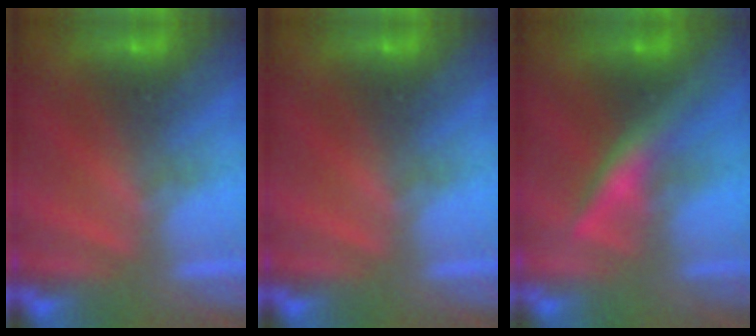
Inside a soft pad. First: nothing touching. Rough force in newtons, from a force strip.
{"total": 0.0}
{"total": 3.3}